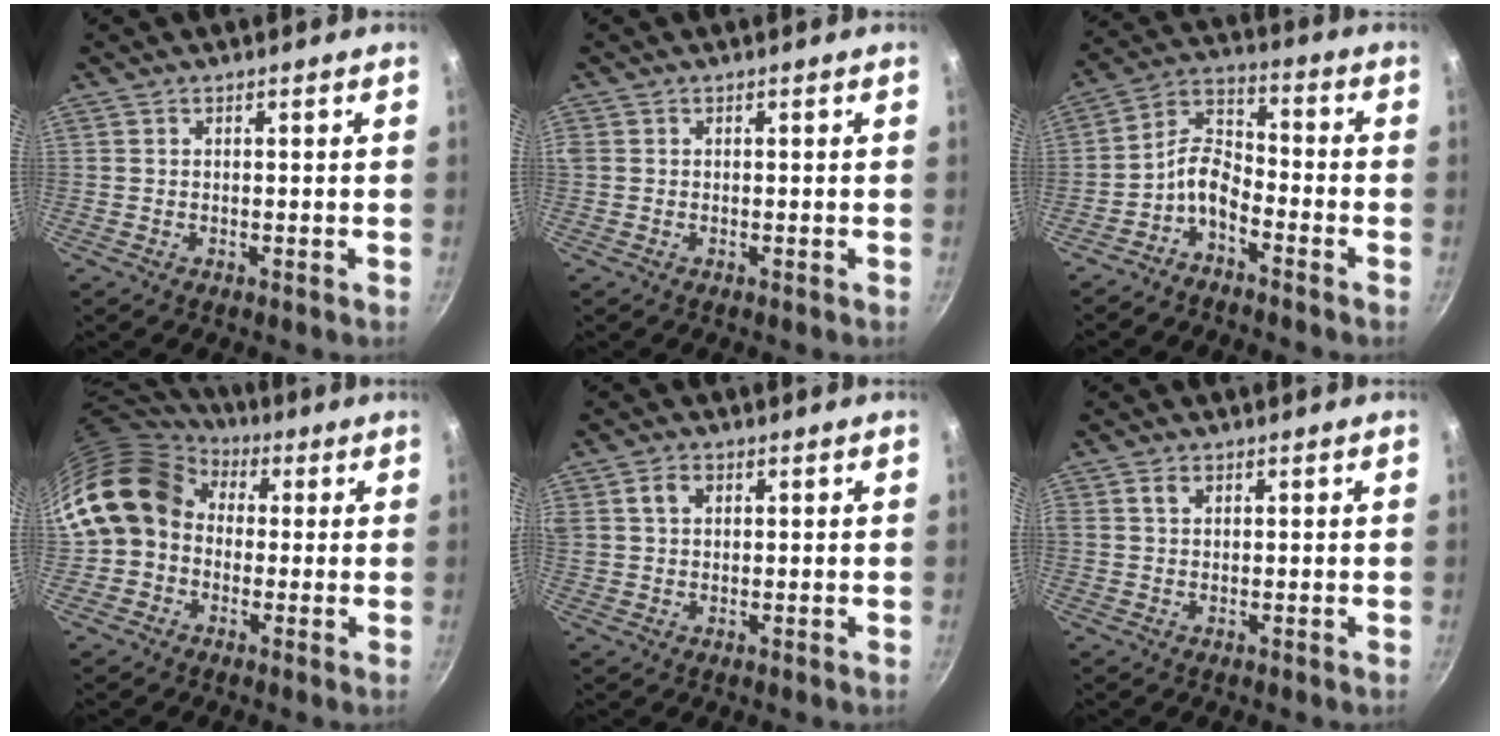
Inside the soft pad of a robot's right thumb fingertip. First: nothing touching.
{"total": 0.7, "force": [0.1, 0.7, 0.3], "torque": [-0.006, 0.003, 0.000]}
{"total": 7.2, "force": [-4.2, 3.8, 4.5], "torque": [-0.086, 0.061, -0.091]}
{"total": 14.3, "force": [1.8, 12.0, 7.7], "torque": [-0.118, 0.030, 0.013]}
{"total": 4.7, "force": [1.7, 3.3, 3.0], "torque": [-0.049, 0.009, 0.030]}
{"total": 1.9, "force": [0.8, 1.2, 1.2], "torque": [-0.022, 0.004, 0.014]}